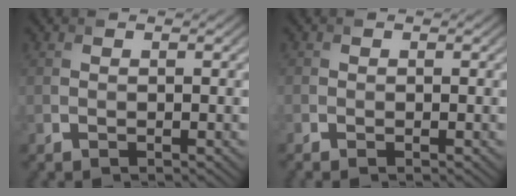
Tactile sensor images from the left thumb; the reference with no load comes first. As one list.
[{"total": 1.0, "force": [-1.0, 0.3, 0.2], "torque": [-0.005, -0.007, -0.021]}]